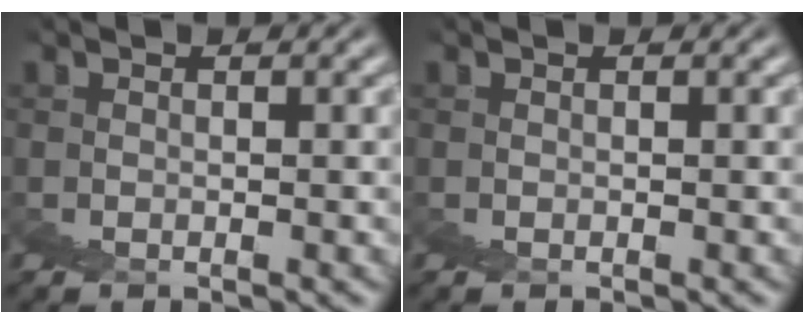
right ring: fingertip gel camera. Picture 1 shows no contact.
{"total": 0.0}